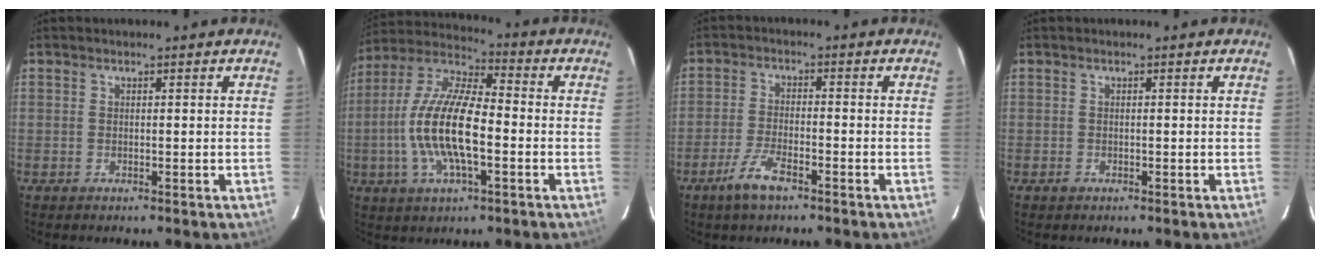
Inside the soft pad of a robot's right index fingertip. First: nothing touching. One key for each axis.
{"total": 15.7, "fx": -3.1, "fy": 5.2, "fz": 14.5, "tx": -0.289, "ty": 0.000, "tz": -0.066}
{"total": 6.1, "fx": -4.1, "fy": 1.7, "fz": 4.2, "tx": -0.100, "ty": -0.006, "tz": -0.080}
{"total": 0.6, "fx": -0.4, "fy": 0.4, "fz": 0.2, "tx": -0.003, "ty": 0.001, "tz": -0.007}